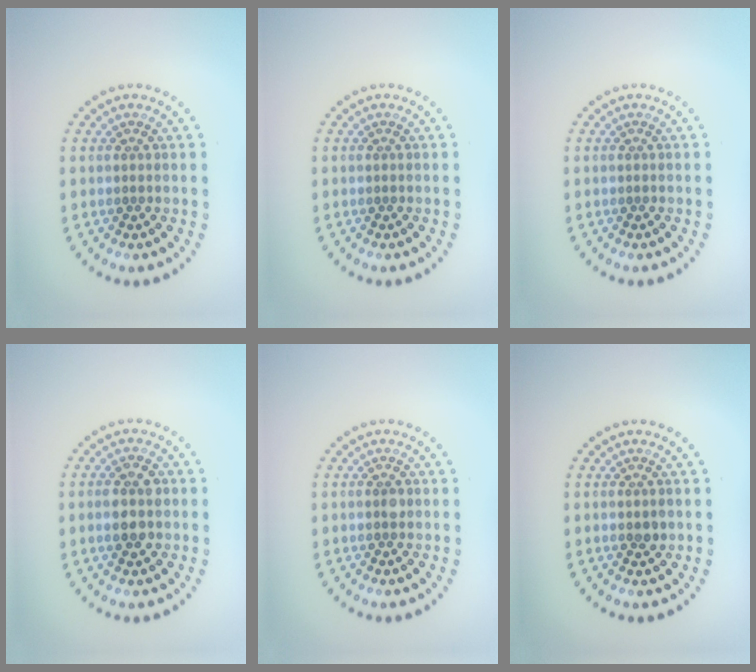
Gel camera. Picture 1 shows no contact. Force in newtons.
{"total": 0.0}
{"total": 0.0}
{"total": 2.7, "press": 2.7, "slide": 0.3}
{"total": 0.9, "press": 0.9, "slide": 0.1}
{"total": 1.2, "press": 1.2, "slide": 0.3}